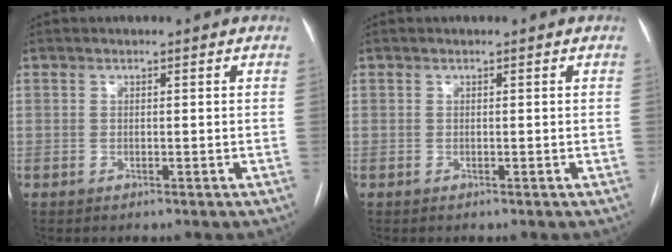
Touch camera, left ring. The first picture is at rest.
{"total": 0.0}